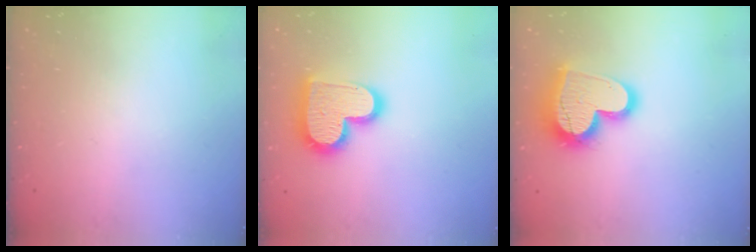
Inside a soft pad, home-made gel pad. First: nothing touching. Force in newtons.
{"total": 17.8, "press": 17.7, "slide": 1.3}
{"total": 17.8, "press": 17.7, "slide": 1.7}